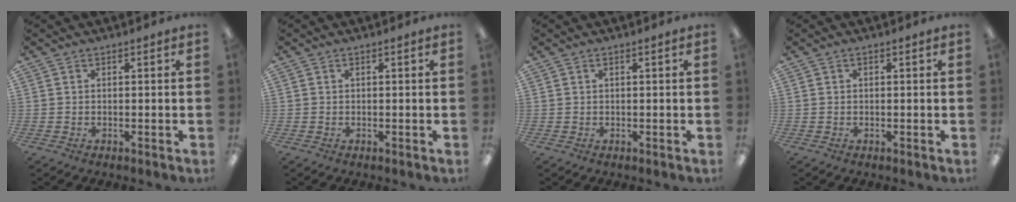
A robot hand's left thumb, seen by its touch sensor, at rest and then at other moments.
{"total": 0.0}
{"total": 0.8, "force": [0.2, 0.2, 0.7], "torque": [-0.014, 0.001, 0.004]}
{"total": 0.0}